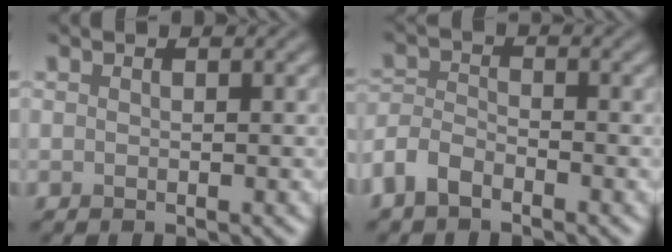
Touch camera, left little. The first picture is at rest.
{"total": 3.1, "force": [-2.2, 1.5, 1.5], "torque": [-0.030, 0.003, -0.058]}